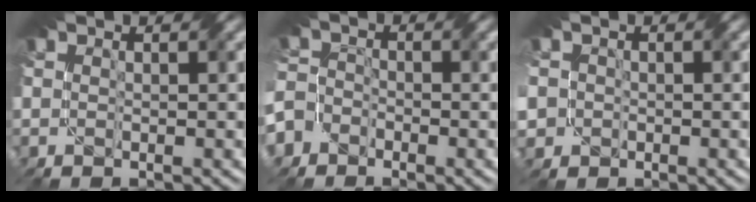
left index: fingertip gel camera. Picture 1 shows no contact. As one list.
[{"total": 5.4, "force": [-3.6, 3.9, 0.8], "torque": [-0.009, -0.003, -0.074]}, {"total": 3.7, "force": [-0.6, 3.6, 0.9], "torque": [-0.033, 0.010, -0.017]}]